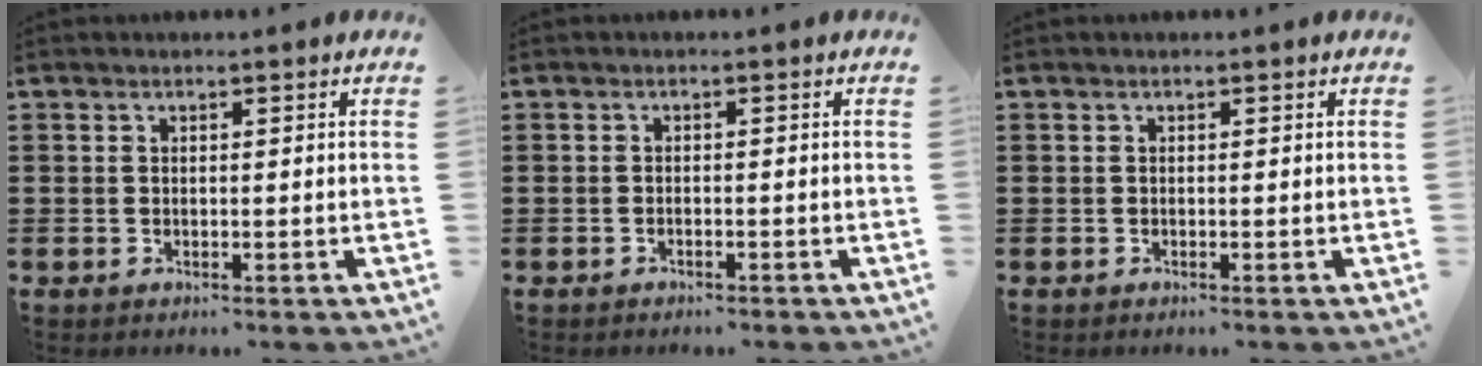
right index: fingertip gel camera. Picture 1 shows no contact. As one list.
[{"total": 0.7, "force": [-0.7, 0.1, 0.3], "torque": [-0.008, -0.002, -0.013]}, {"total": 0.0}]